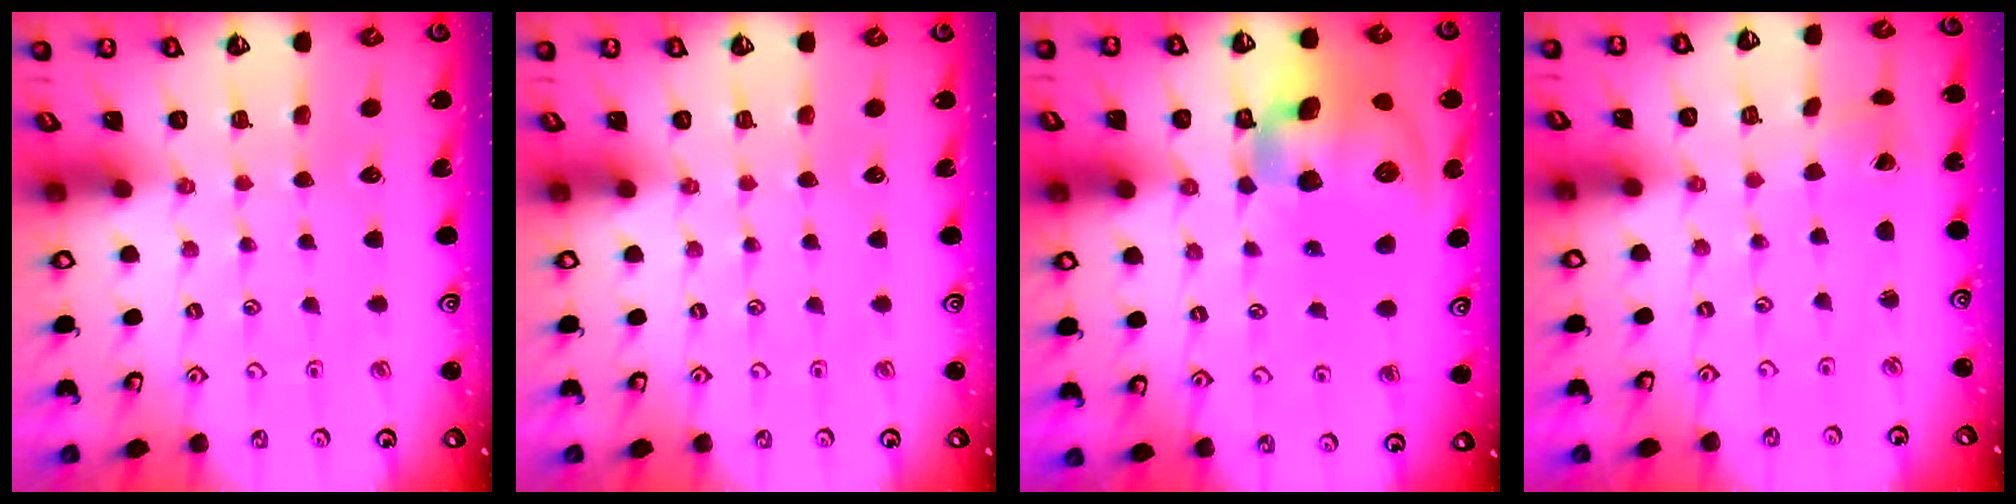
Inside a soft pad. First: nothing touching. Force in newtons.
{"total": 0.0}
{"total": 20.9, "press": 20.6, "slide": 3.6}
{"total": 1.8, "press": 1.8, "slide": 0.1}